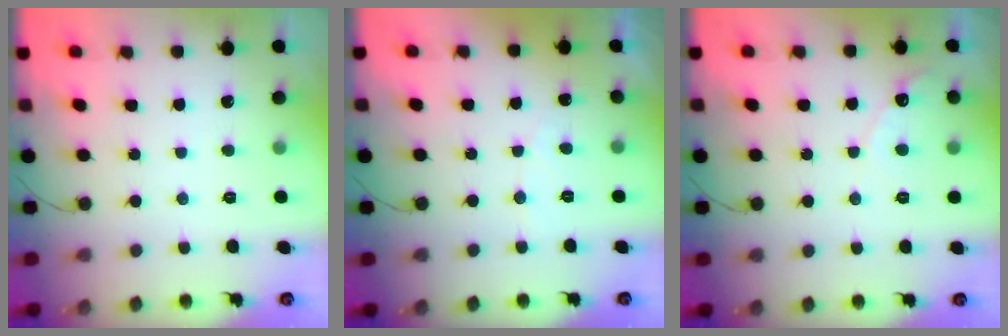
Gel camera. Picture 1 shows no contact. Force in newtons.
{"total": 2.9, "press": 2.9, "slide": 0.2}
{"total": 4.7, "press": 4.7, "slide": 0.2}